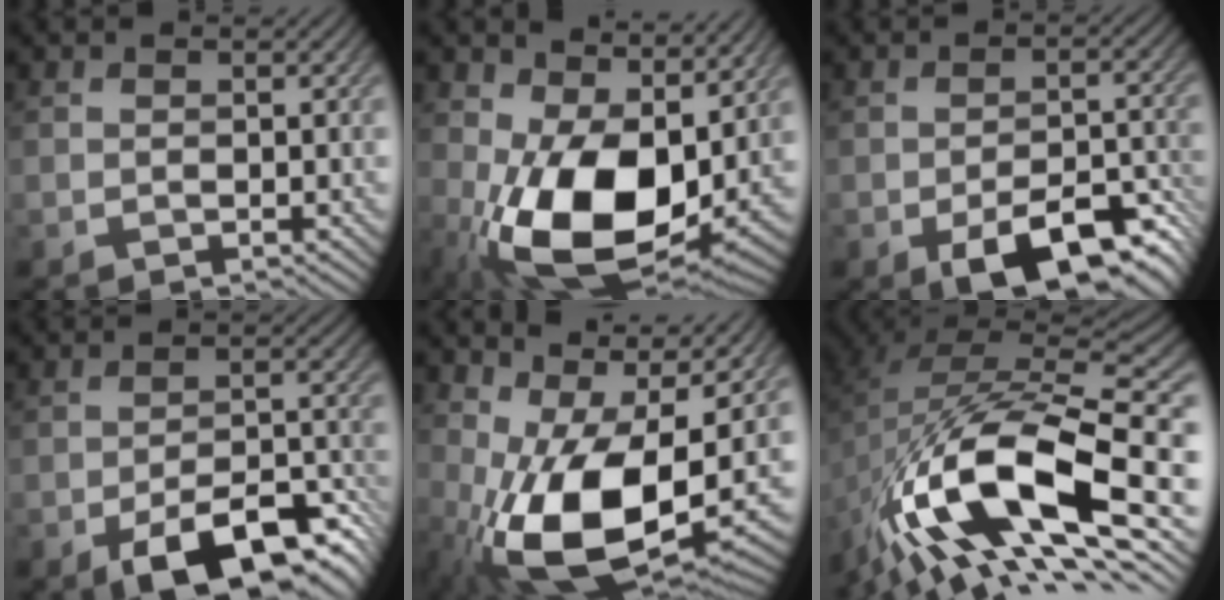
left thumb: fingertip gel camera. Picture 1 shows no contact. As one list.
[{"total": 15.7, "force": [0.3, 9.8, 12.3], "torque": [-0.230, -0.037, 0.009]}, {"total": 9.3, "force": [-5.0, 4.0, 6.8], "torque": [-0.106, -0.014, -0.067]}, {"total": 10.7, "force": [-6.3, 4.2, 7.6], "torque": [-0.115, -0.007, -0.097]}, {"total": 14.6, "force": [-0.1, 8.0, 12.3], "torque": [-0.234, -0.027, 0.002]}, {"total": 17.0, "force": [-6.3, 7.9, 13.6], "torque": [-0.262, -0.012, -0.116]}]